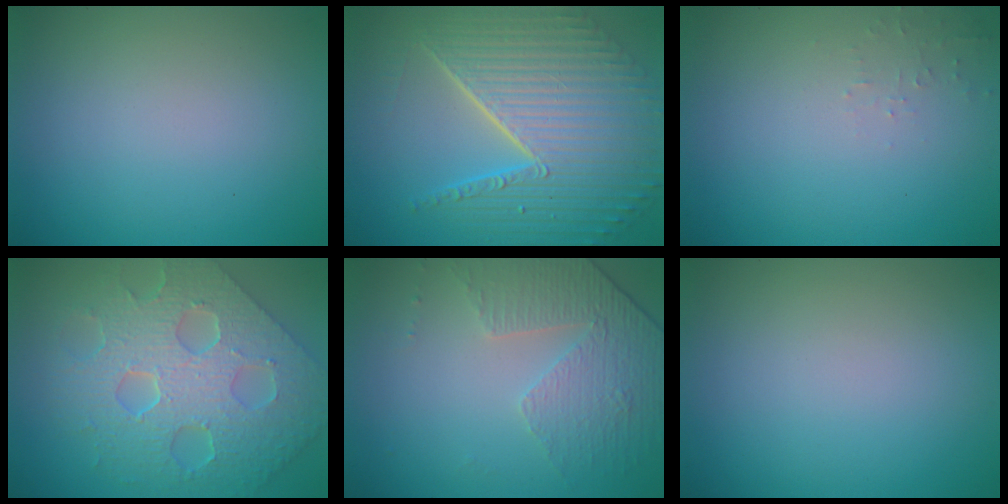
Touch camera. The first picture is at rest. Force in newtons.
{"total": 10.6, "press": 6.9, "slide": 8.1}
{"total": 0.8, "press": 0.7, "slide": 0.1}
{"total": 8.7, "press": 6.4, "slide": 5.9}
{"total": 4.6, "press": 3.0, "slide": 3.5}
{"total": 0.0}